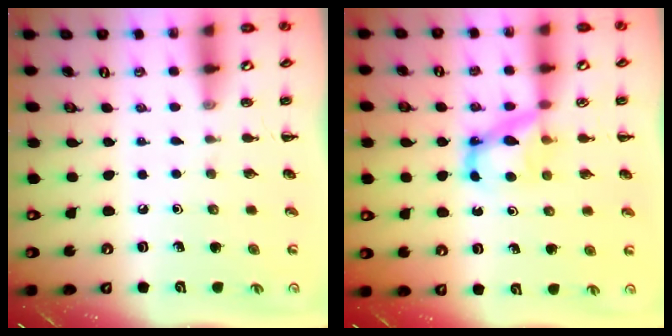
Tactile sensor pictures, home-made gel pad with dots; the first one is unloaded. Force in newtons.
{"total": 6.3, "press": 6.3, "slide": 0.5}